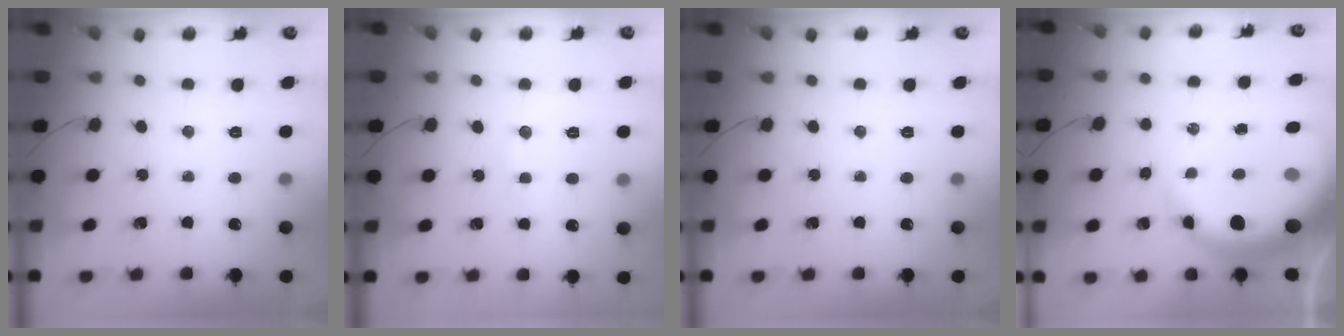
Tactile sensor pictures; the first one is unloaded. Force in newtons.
{"total": 5.3, "press": 5.1, "slide": 1.6}
{"total": 0.0}
{"total": 10.0, "press": 9.7, "slide": 2.6}